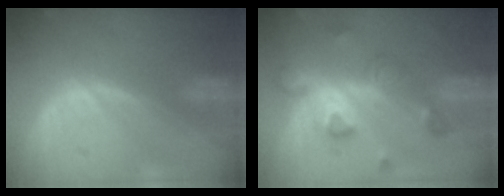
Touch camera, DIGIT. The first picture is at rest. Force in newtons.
{"total": 7.8, "press": 6.9, "slide": 3.6}